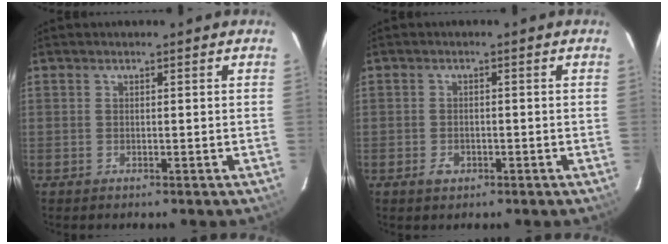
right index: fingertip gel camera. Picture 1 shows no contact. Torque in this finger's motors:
{"motor_torque": [0.36, 0.13, 0.03, 0.03]}